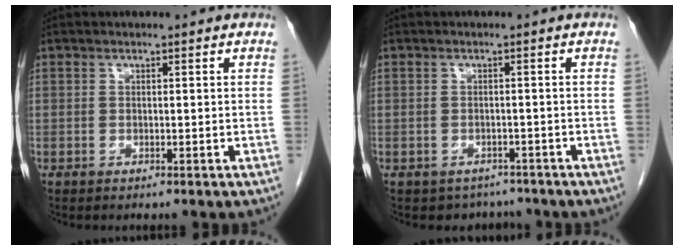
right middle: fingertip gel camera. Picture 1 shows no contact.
{"total": 3.4, "force": [-2.8, 1.9, -0.2], "torque": [0.006, 0.009, -0.038]}